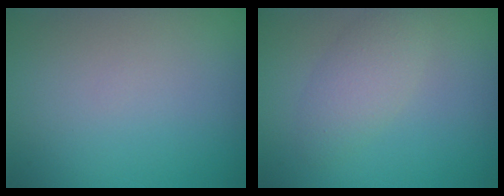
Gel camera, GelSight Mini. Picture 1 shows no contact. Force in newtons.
{"total": 2.7, "press": 2.7, "slide": 0.1}